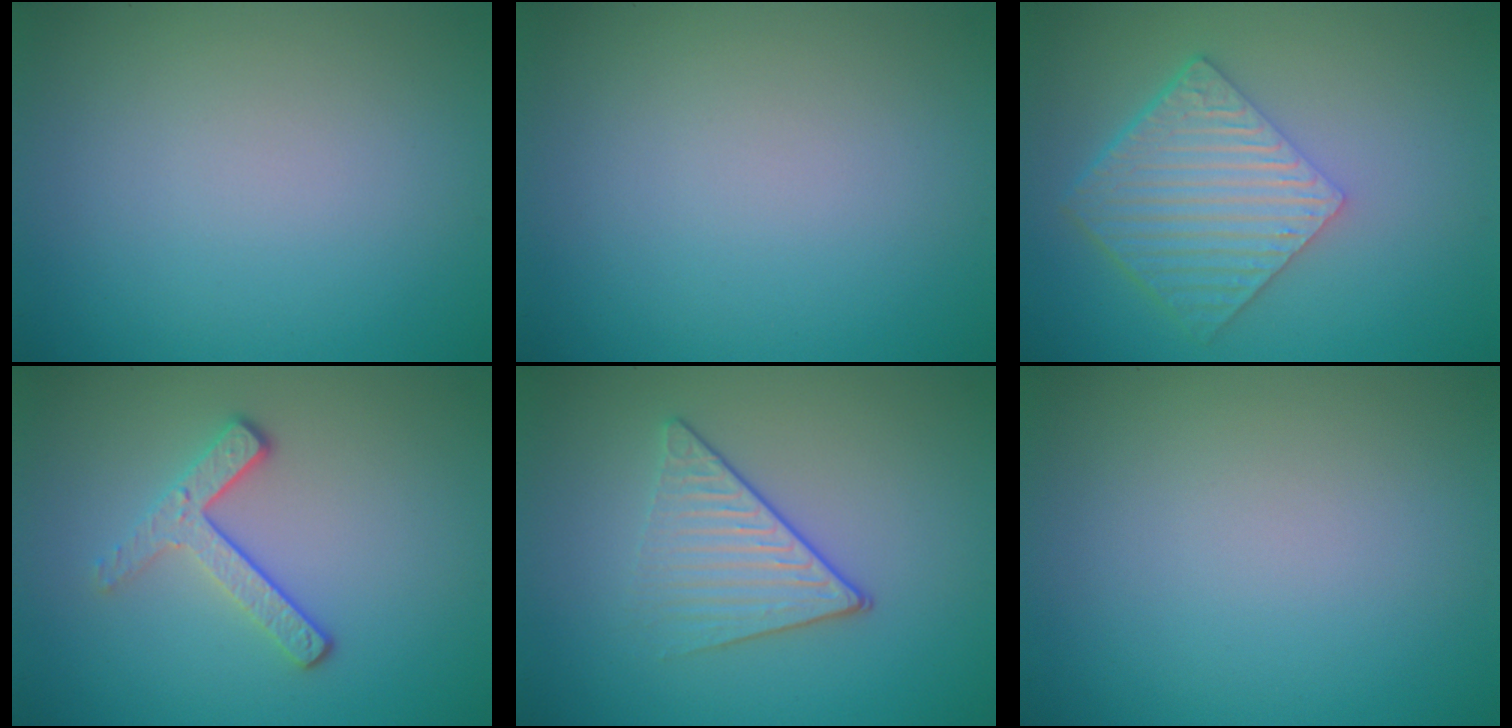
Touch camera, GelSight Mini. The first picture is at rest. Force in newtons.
{"total": 0.0}
{"total": 6.4, "press": 4.5, "slide": 4.6}
{"total": 3.2, "press": 2.4, "slide": 2.0}
{"total": 3.5, "press": 2.8, "slide": 2.1}
{"total": 0.0}